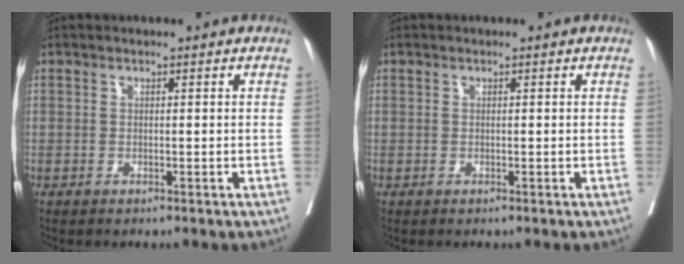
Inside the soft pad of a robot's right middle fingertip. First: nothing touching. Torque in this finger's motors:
{"motor_torque": [0.00, 0.00, 0.00, 0.00]}